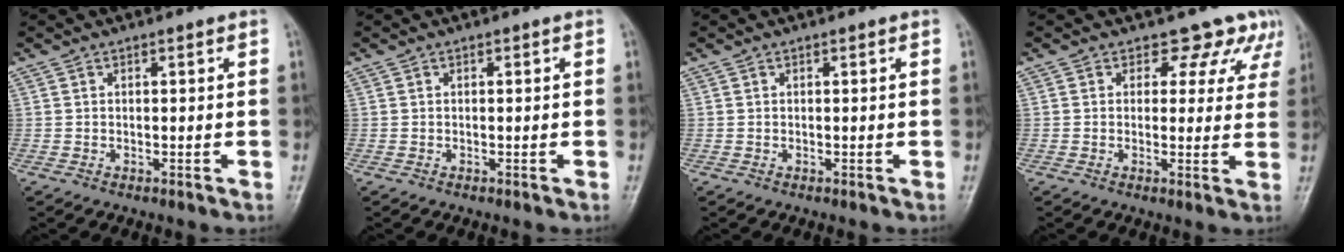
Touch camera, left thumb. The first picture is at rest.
{"total": 0.0}
{"total": 0.0}
{"total": 7.1, "force": [5.4, 4.5, 1.2], "torque": [0.033, -0.023, 0.045]}